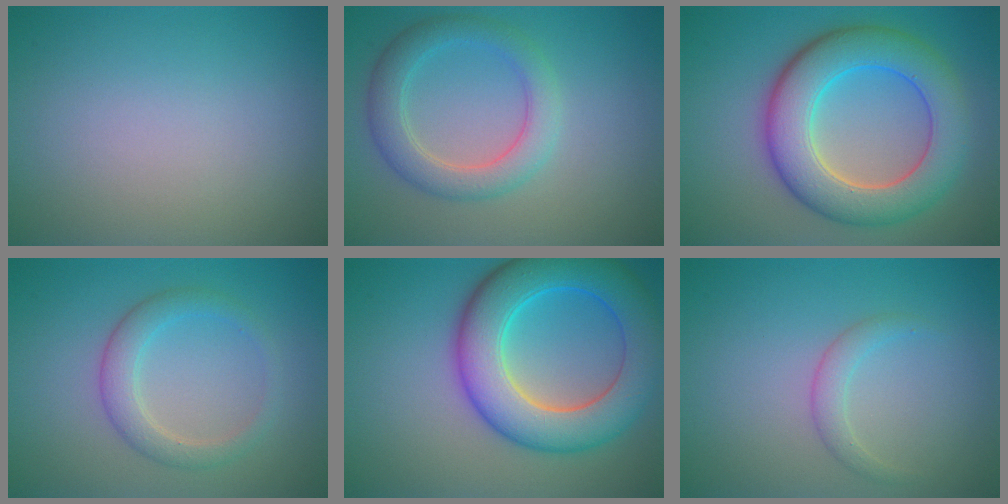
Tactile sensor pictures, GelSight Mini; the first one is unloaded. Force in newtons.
{"total": 3.9, "press": 3.9, "slide": 0.2}
{"total": 8.6, "press": 8.5, "slide": 0.5}
{"total": 2.8, "press": 2.8, "slide": 0.2}
{"total": 9.5, "press": 9.5, "slide": 0.2}
{"total": 1.5, "press": 1.5, "slide": 0.1}